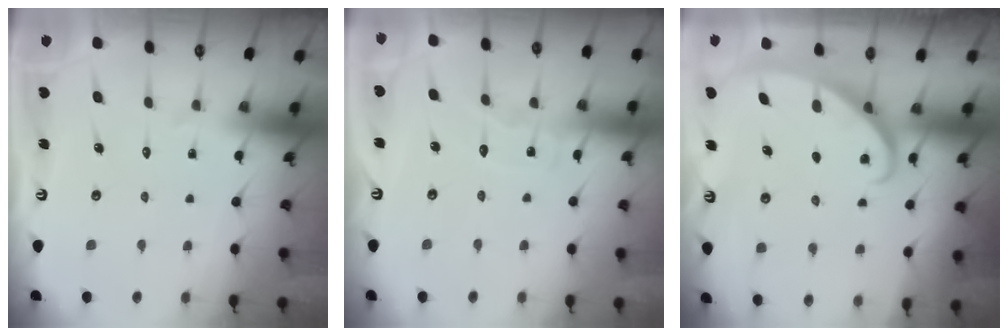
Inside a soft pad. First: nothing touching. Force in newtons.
{"total": 5.1, "press": 5.1, "slide": 0.5}
{"total": 2.8, "press": 2.8, "slide": 0.1}